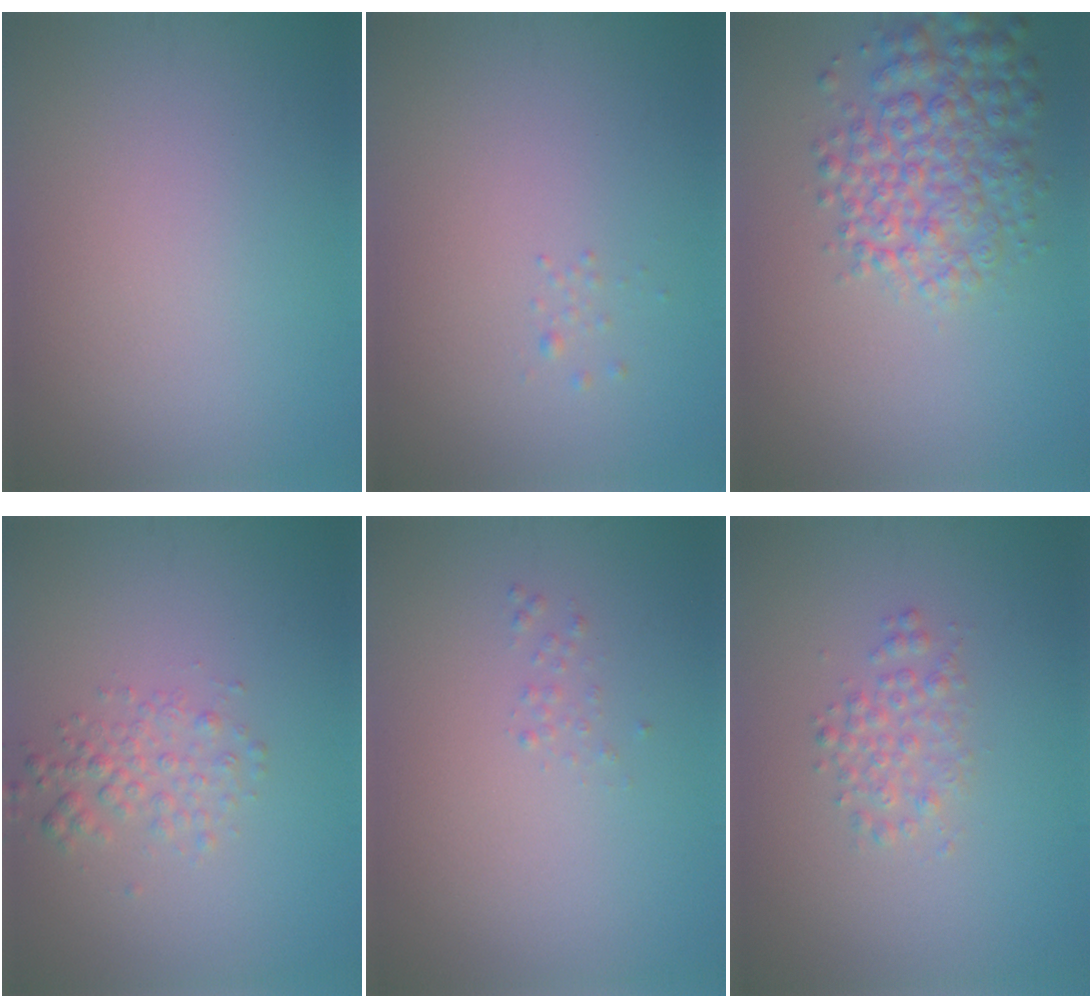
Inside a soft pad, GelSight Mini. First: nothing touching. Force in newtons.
{"total": 0.7, "press": 0.7, "slide": 0.1}
{"total": 5.8, "press": 5.8, "slide": 0.1}
{"total": 2.2, "press": 2.2, "slide": 0.1}
{"total": 0.6, "press": 0.6, "slide": 0.0}
{"total": 2.0, "press": 2.0, "slide": 0.0}